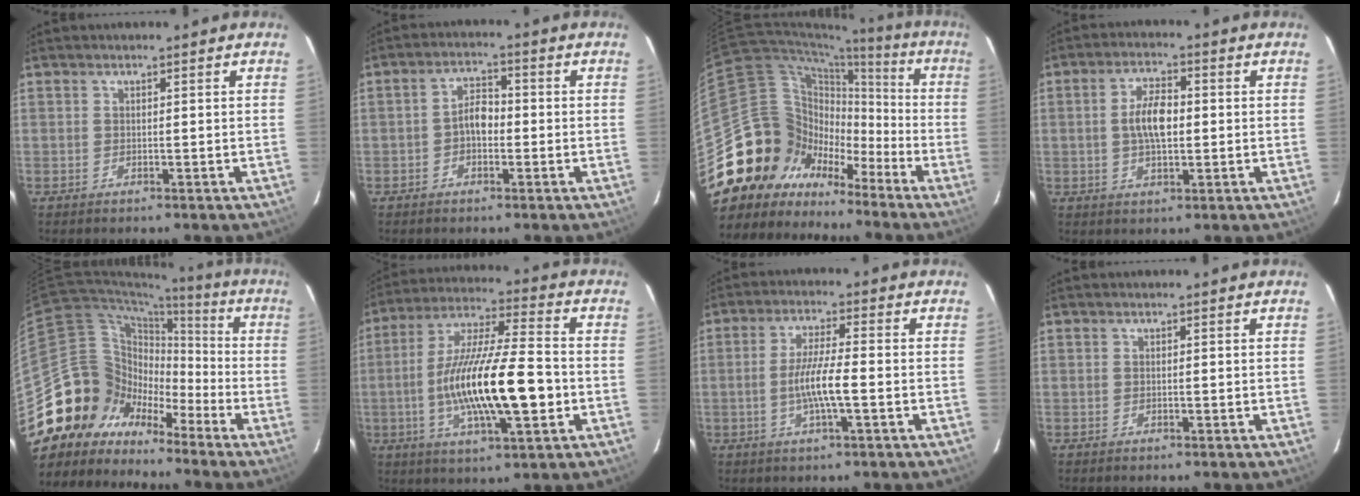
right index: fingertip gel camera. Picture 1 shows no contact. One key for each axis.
{"total": 3.9, "fx": -1.0, "fy": 2.3, "fz": 3.0, "tx": -0.052, "ty": 0.013, "tz": -0.016}
{"total": 20.7, "fx": -11.1, "fy": 16.3, "fz": 6.2, "tx": -0.135, "ty": 0.072, "tz": -0.182}
{"total": 6.7, "fx": 0.1, "fy": 3.0, "fz": 6.0, "tx": -0.112, "ty": 0.009, "tz": 0.004}
{"total": 15.9, "fx": -10.5, "fy": 11.6, "fz": 2.8, "tx": -0.066, "ty": 0.058, "tz": -0.190}
{"total": 19.4, "fx": -3.7, "fy": 4.1, "fz": 18.6, "tx": -0.344, "ty": -0.004, "tz": -0.065}
{"total": 6.9, "fx": -1.7, "fy": 0.3, "fz": 6.7, "tx": -0.126, "ty": -0.003, "tz": -0.033}
{"total": 0.0}